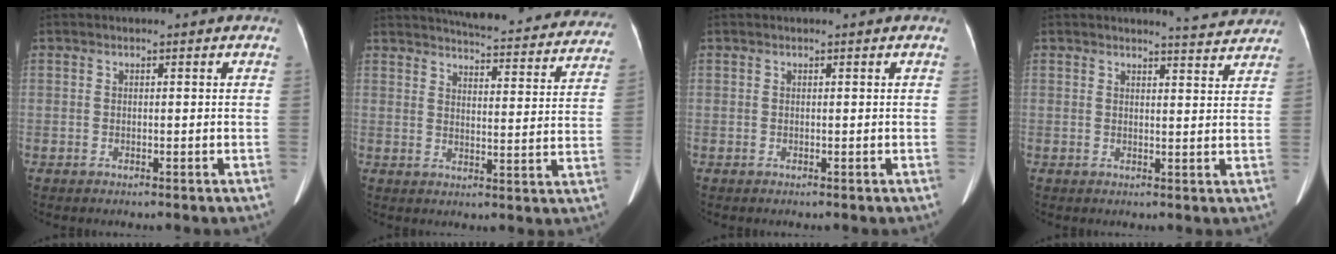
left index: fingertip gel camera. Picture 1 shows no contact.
{"total": 26.3, "force": [24.4, 4.5, 8.9], "torque": [-0.125, -0.049, 0.284]}
{"total": 0.0}
{"total": 4.6, "force": [4.6, 0.2, 0.5], "torque": [-0.014, -0.010, 0.045]}